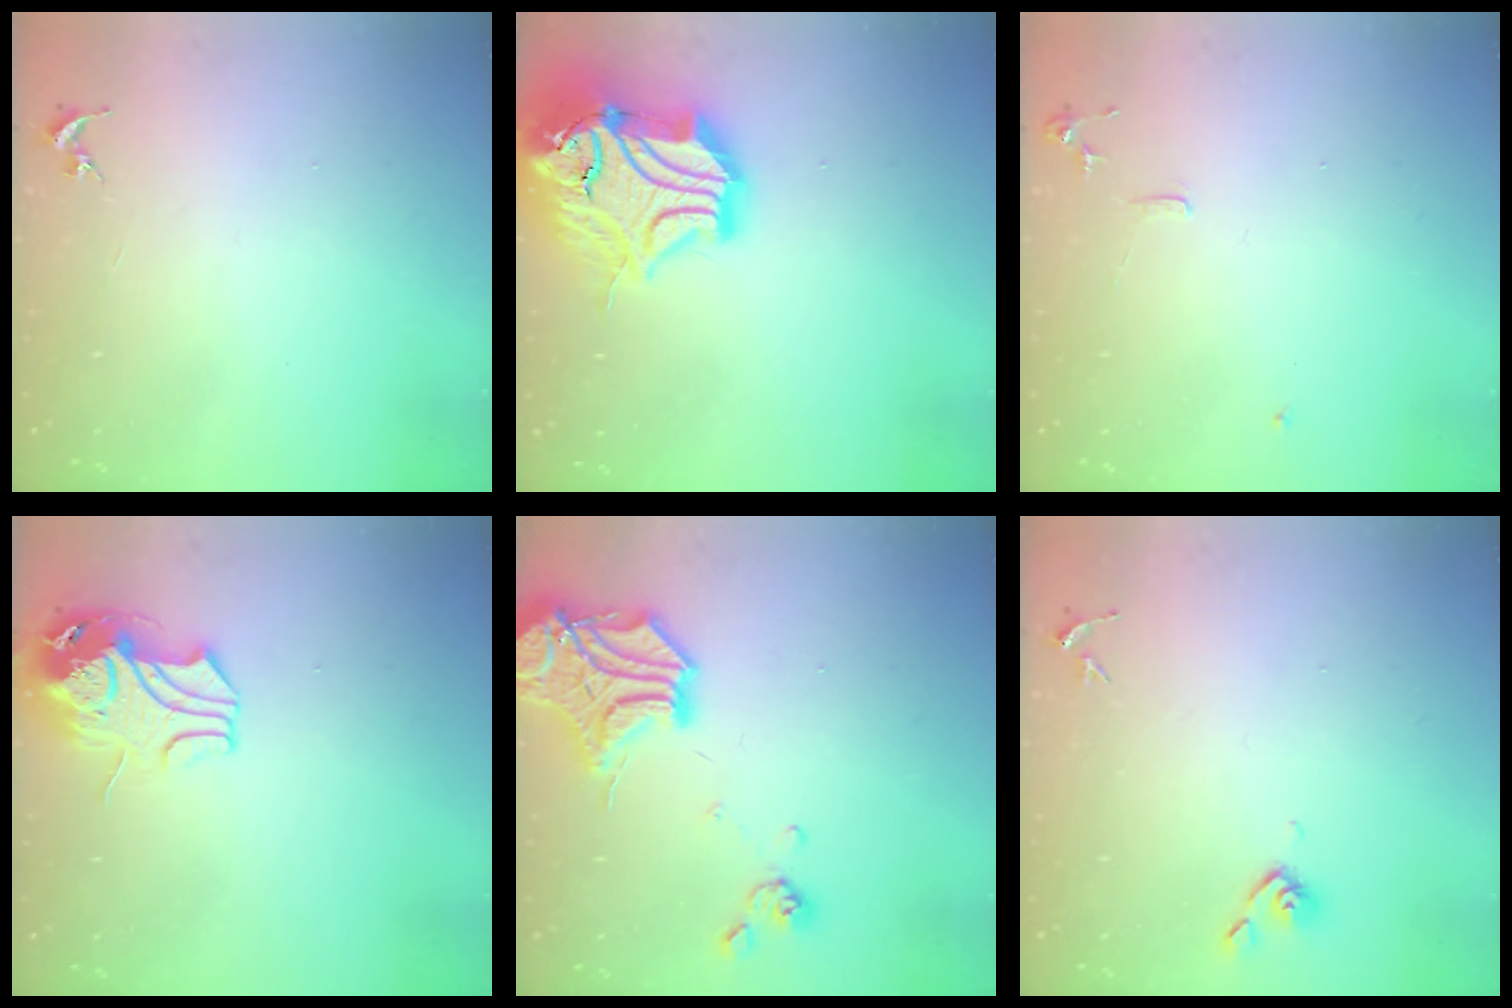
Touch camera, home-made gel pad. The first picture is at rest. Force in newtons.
{"total": 21.9, "press": 21.7, "slide": 2.9}
{"total": 6.0, "press": 6.0, "slide": 0.7}
{"total": 11.7, "press": 11.5, "slide": 1.8}
{"total": 19.9, "press": 19.8, "slide": 2.6}
{"total": 4.4, "press": 4.4, "slide": 0.7}